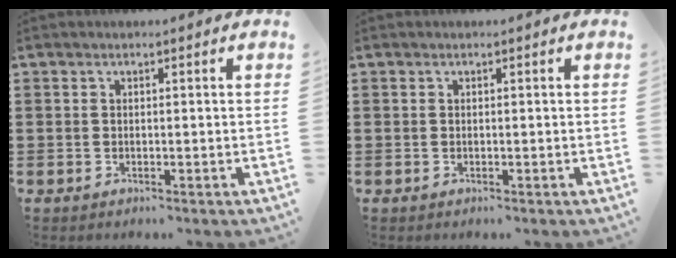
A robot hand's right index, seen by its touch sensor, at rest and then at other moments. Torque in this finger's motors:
{"motor_torque": [-0.02, 0.20, 0.03, -0.01]}